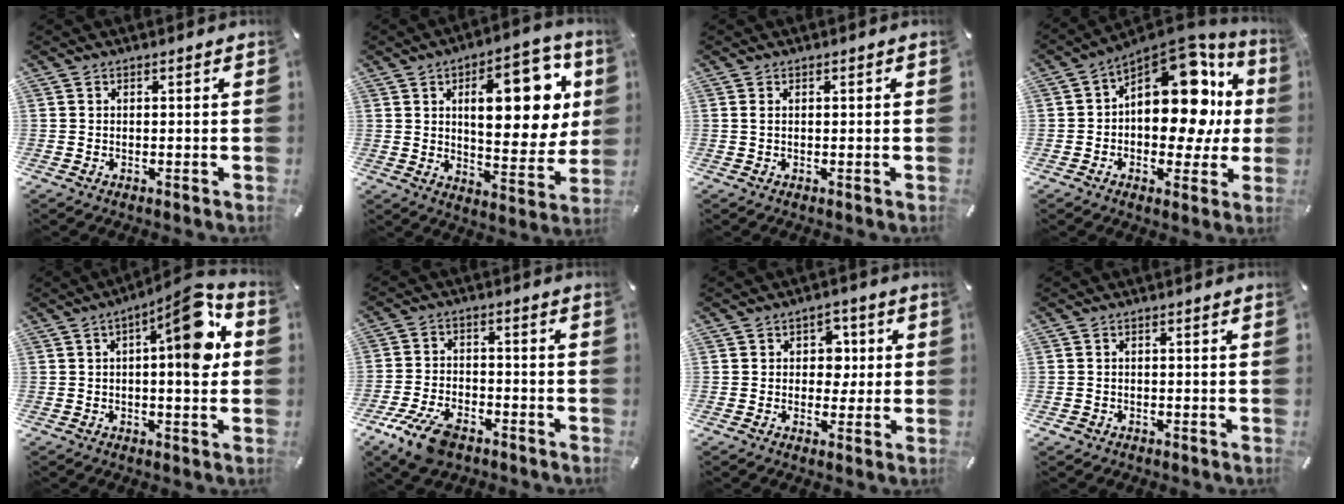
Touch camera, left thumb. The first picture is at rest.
{"total": 20.8, "force": [6.8, 9.6, 17.1], "torque": [-0.228, -0.018, 0.104]}
{"total": 1.0, "force": [0.1, 0.4, 0.9], "torque": [-0.018, 0.003, 0.000]}
{"total": 19.5, "force": [4.5, 12.1, 14.6], "torque": [-0.182, -0.041, 0.073]}
{"total": 14.3, "force": [3.4, 4.7, 13.1], "torque": [-0.167, -0.020, 0.046]}
{"total": 9.9, "force": [-6.4, 4.9, 5.8], "torque": [-0.124, 0.027, -0.120]}
{"total": 5.8, "force": [0.5, 4.8, 3.2], "torque": [-0.039, 0.003, 0.001]}
{"total": 1.5, "force": [-0.8, 1.2, 0.4], "torque": [-0.008, 0.005, -0.019]}